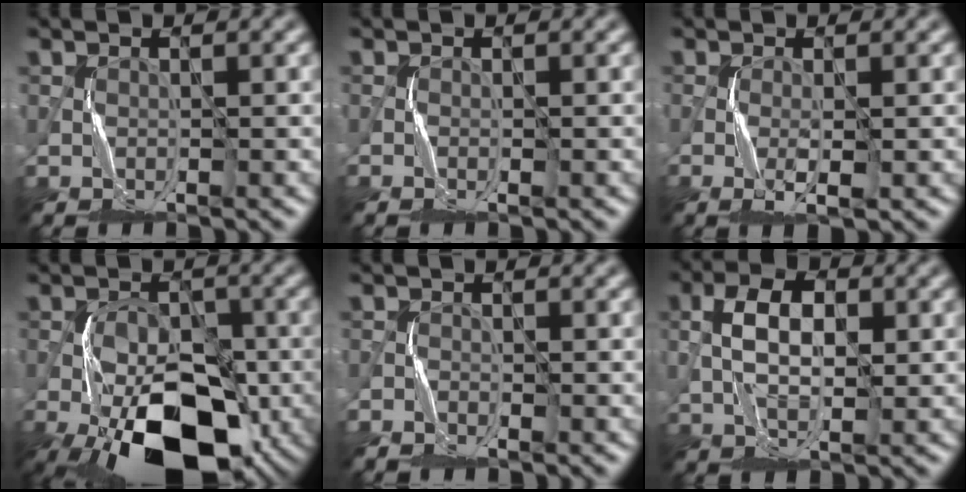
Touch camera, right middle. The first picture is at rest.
{"total": 0.5, "force": [-0.1, -0.2, -0.5], "torque": [0.013, -0.004, -0.001]}
{"total": 1.6, "force": [-0.4, 0.2, 1.5], "torque": [-0.032, -0.005, -0.009]}
{"total": 14.3, "force": [-7.1, 7.0, 10.3], "torque": [-0.165, -0.022, -0.123]}
{"total": 0.9, "force": [-0.7, -0.1, -0.6], "torque": [0.018, -0.005, -0.015]}
{"total": 4.2, "force": [0.8, 2.3, 3.4], "torque": [-0.060, 0.001, 0.014]}